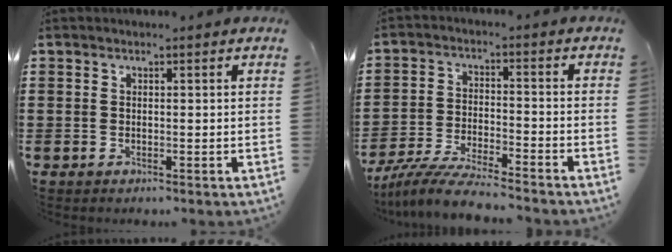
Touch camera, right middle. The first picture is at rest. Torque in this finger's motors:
{"motor_torque": [1.48, -0.66, 0.28, 0.08]}